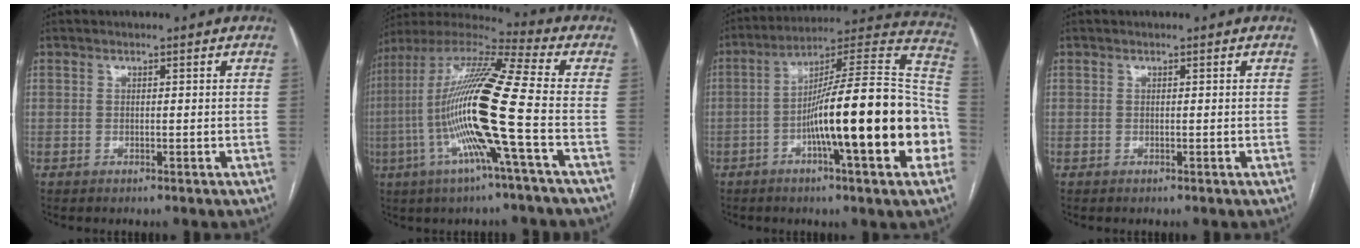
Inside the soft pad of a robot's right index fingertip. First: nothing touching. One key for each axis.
{"total": 19.3, "fx": -3.9, "fy": -0.4, "fz": 18.9, "tx": -0.373, "ty": -0.003, "tz": -0.089}
{"total": 24.9, "fx": -5.9, "fy": 2.4, "fz": 24.0, "tx": -0.288, "ty": 0.024, "tz": -0.090}
{"total": 0.0}